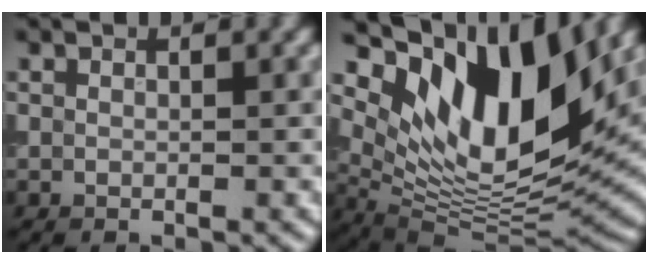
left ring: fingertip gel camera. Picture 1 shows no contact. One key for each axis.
{"total": 13.3, "fx": 6.0, "fy": 5.9, "fz": 10.2, "tx": -0.172, "ty": -0.009, "tz": 0.113}